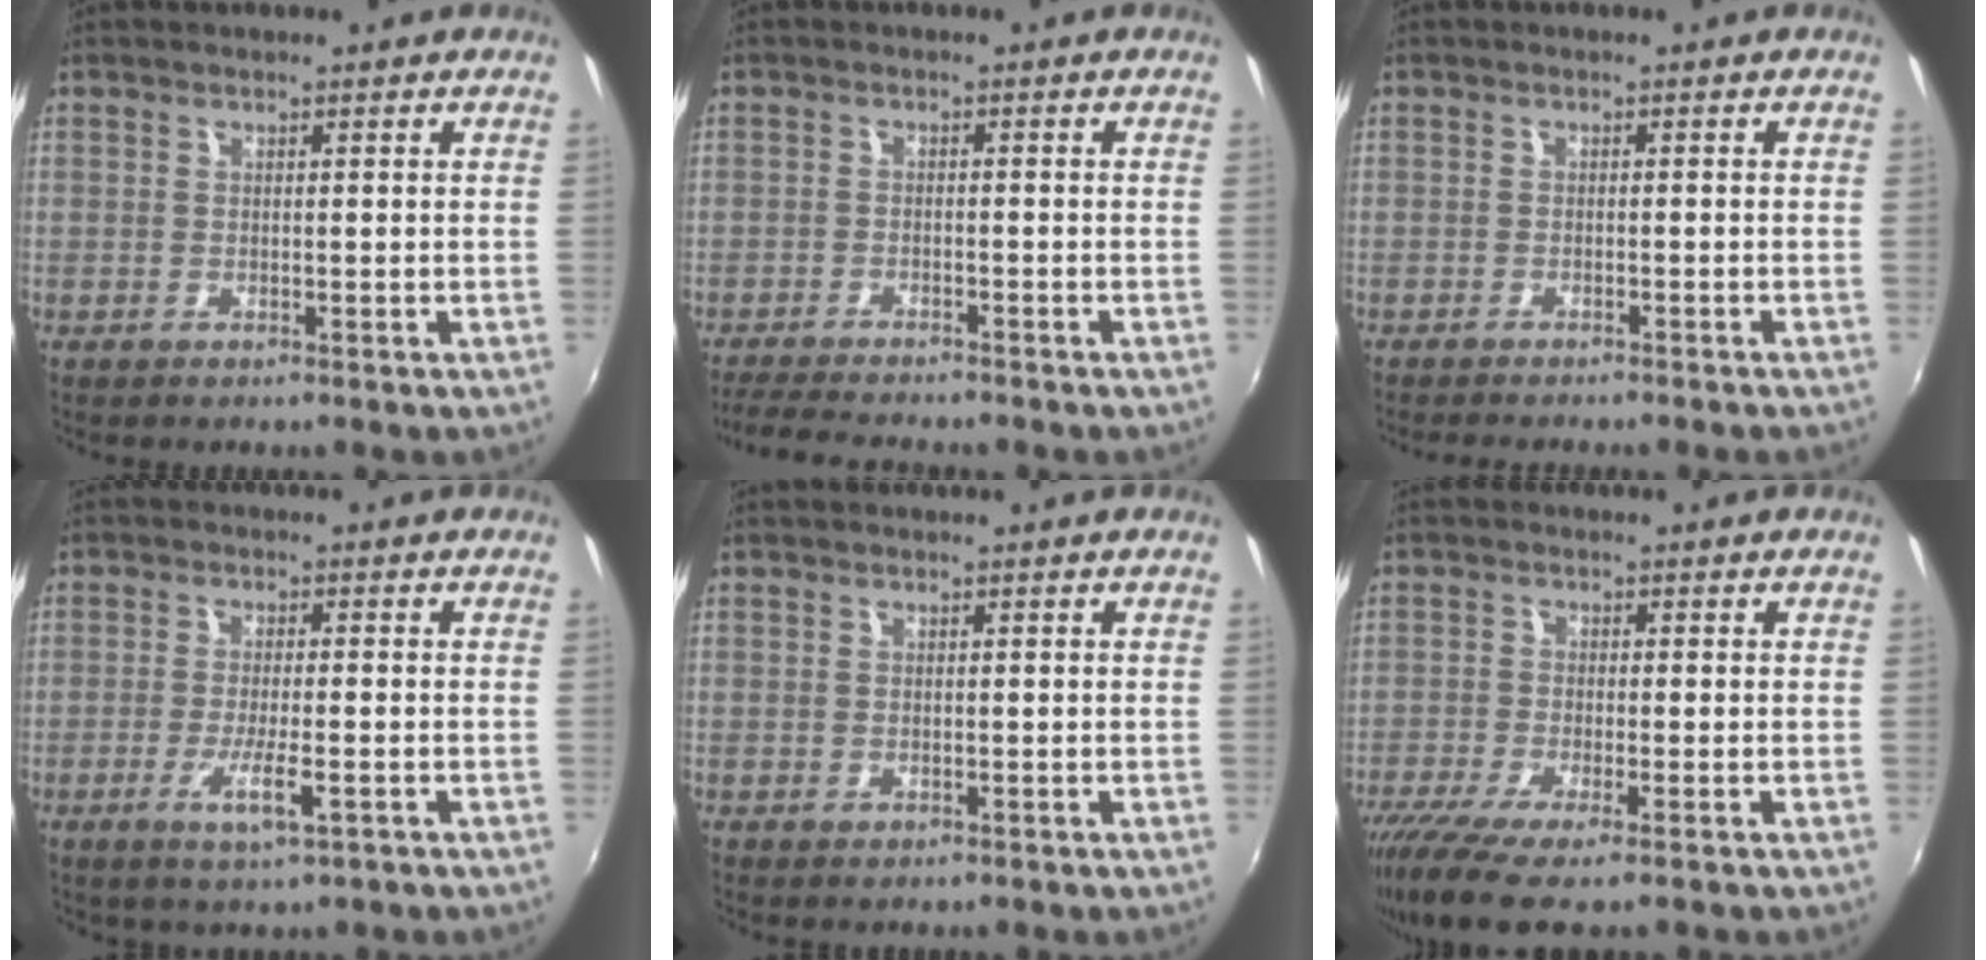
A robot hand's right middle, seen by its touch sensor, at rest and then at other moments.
{"total": 8.0, "force": [-7.2, 0.7, 3.2], "torque": [-0.083, -0.021, -0.119]}
{"total": 4.0, "force": [-3.6, 0.0, 1.8], "torque": [-0.040, -0.014, -0.055]}
{"total": 5.2, "force": [-2.4, 1.1, 4.4], "torque": [-0.092, -0.013, -0.041]}
{"total": 0.0}
{"total": 8.5, "force": [-6.0, 1.1, 5.9], "torque": [-0.137, -0.041, -0.109]}